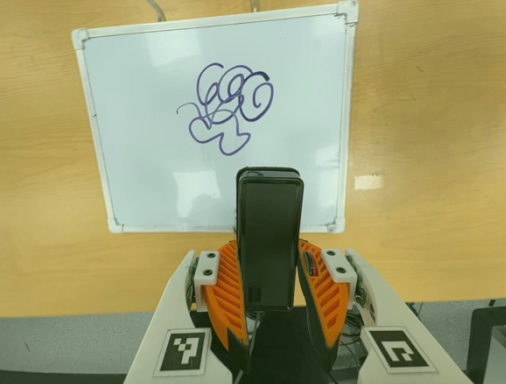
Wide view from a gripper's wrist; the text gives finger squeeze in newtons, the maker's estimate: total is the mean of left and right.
{"total": 5.1, "left": 3.3, "right": 6.8}